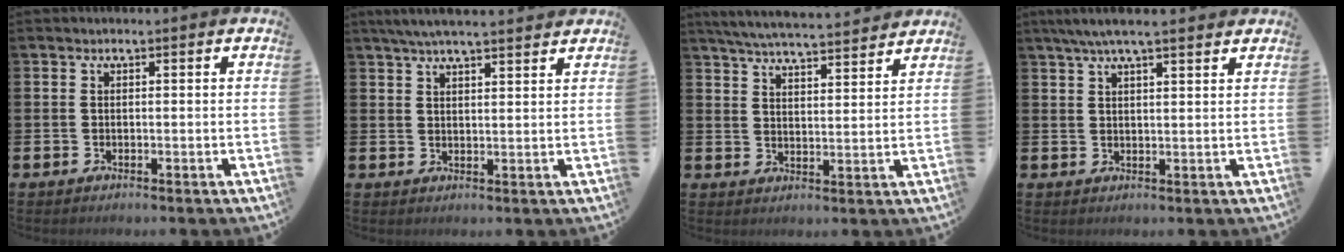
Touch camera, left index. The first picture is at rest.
{"total": 4.8, "force": [4.4, 0.3, 1.9], "torque": [-0.047, -0.009, 0.081]}
{"total": 6.0, "force": [5.9, 0.3, 1.3], "torque": [-0.043, -0.035, 0.104]}
{"total": 5.2, "force": [4.4, 0.6, 2.7], "torque": [-0.063, -0.002, 0.078]}